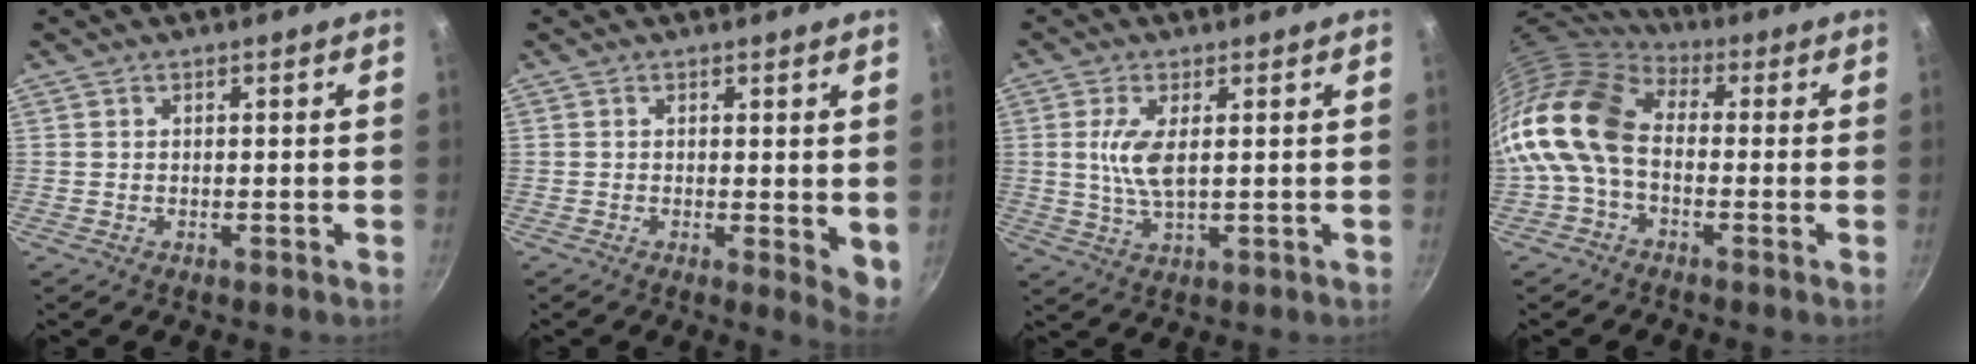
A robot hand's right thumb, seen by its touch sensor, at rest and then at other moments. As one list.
[{"total": 4.8, "force": [0.4, 2.0, 4.3], "torque": [-0.051, -0.011, 0.006]}, {"total": 6.4, "force": [1.1, 2.3, 5.9], "torque": [-0.124, -0.004, 0.022]}, {"total": 13.9, "force": [-1.5, 9.2, 10.3], "torque": [-0.183, 0.033, -0.048]}]